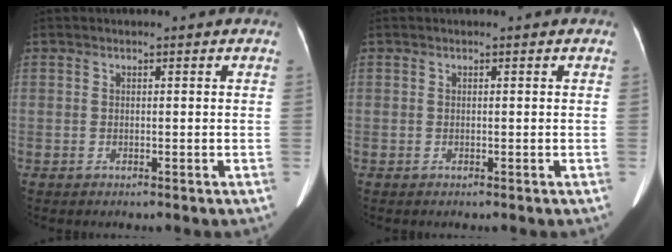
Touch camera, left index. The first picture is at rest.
{"total": 0.0}